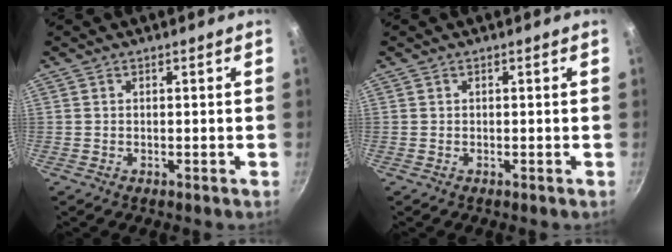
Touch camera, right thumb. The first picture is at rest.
{"total": 0.0}